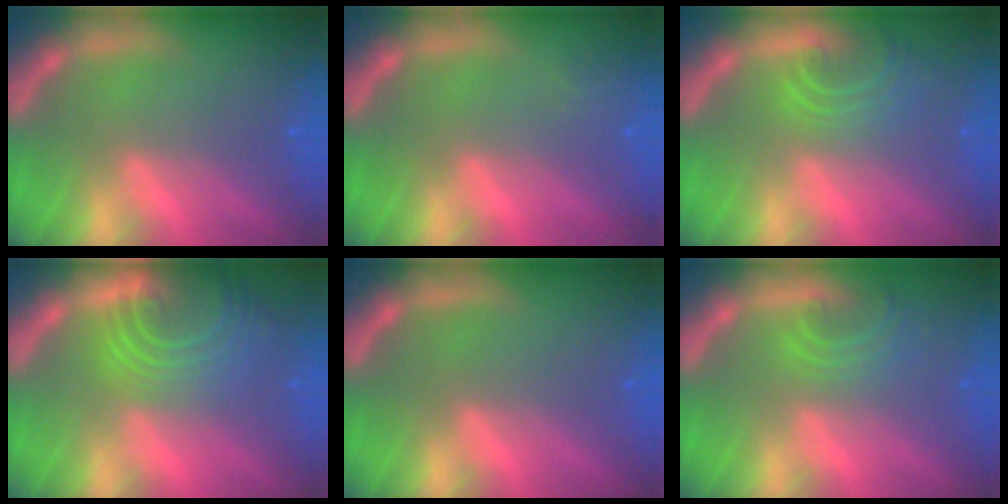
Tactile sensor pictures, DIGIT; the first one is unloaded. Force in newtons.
{"total": 0.9}
{"total": 4.5}
{"total": 10.0}
{"total": 0.0}
{"total": 3.5}